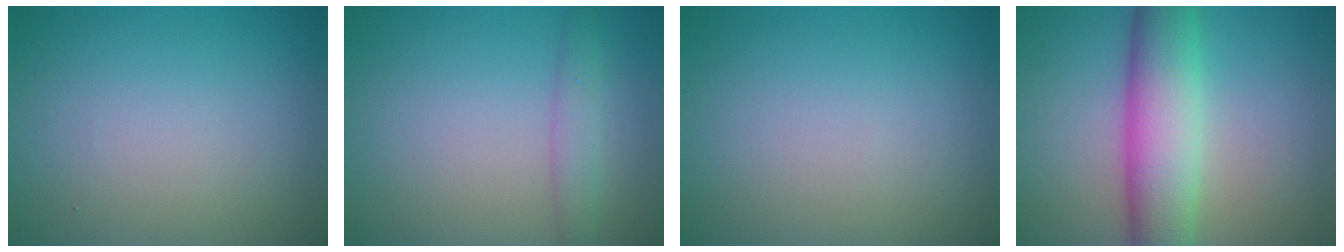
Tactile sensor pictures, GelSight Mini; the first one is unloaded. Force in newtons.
{"total": 2.0, "press": 2.0, "slide": 0.0}
{"total": 0.0}
{"total": 8.0, "press": 8.0, "slide": 0.2}